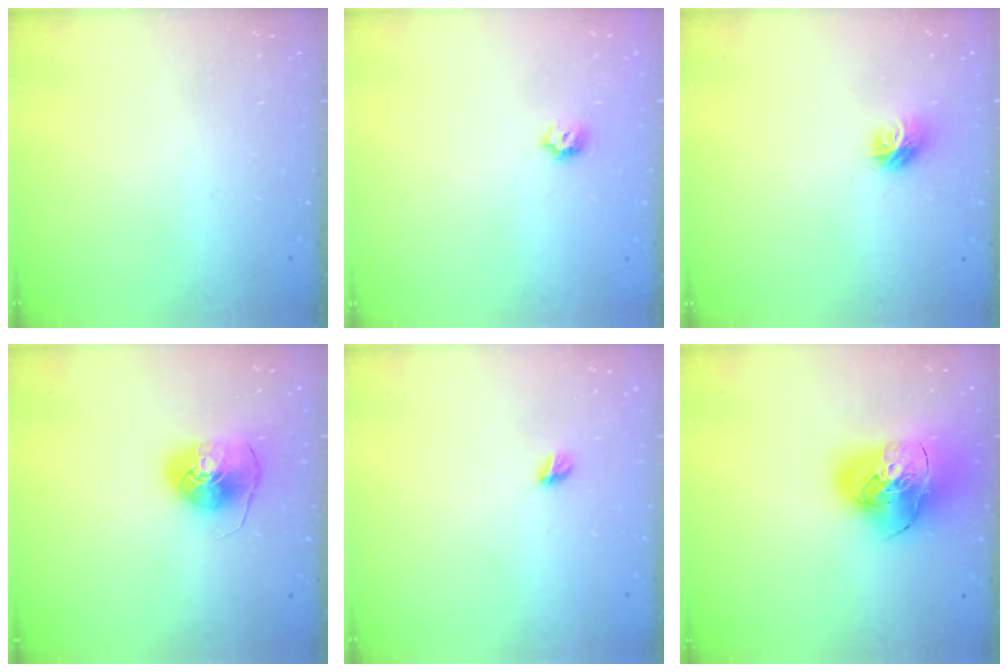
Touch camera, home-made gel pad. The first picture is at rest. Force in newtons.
{"total": 4.0, "press": 3.9, "slide": 0.8}
{"total": 8.1, "press": 8.1, "slide": 0.2}
{"total": 9.2, "press": 9.1, "slide": 1.0}
{"total": 4.9, "press": 4.9, "slide": 0.5}
{"total": 20.4, "press": 20.2, "slide": 2.5}